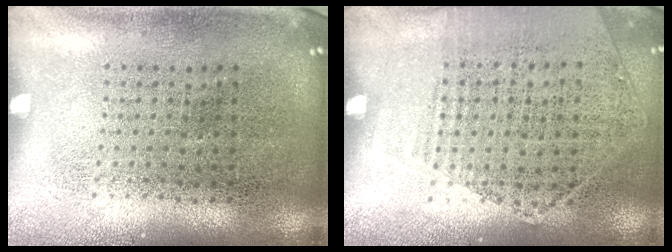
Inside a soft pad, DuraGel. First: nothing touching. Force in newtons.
{"total": 1.2, "press": 1.0, "slide": 0.7}